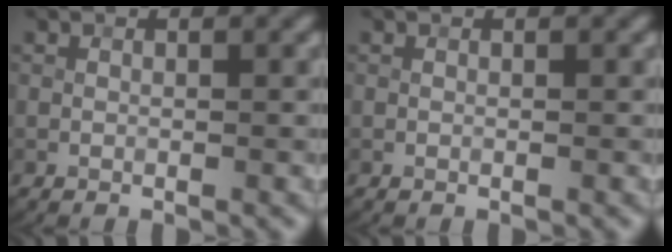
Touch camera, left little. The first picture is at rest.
{"total": 0.0}